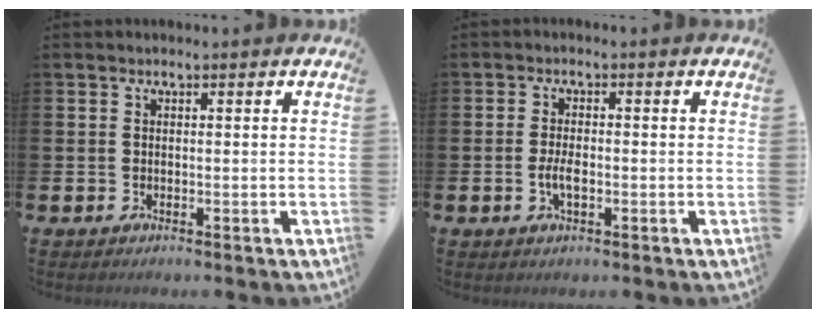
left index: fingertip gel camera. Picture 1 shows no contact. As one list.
[{"total": 2.6, "force": [-0.6, 1.1, 2.2], "torque": [-0.034, -0.002, -0.012]}]